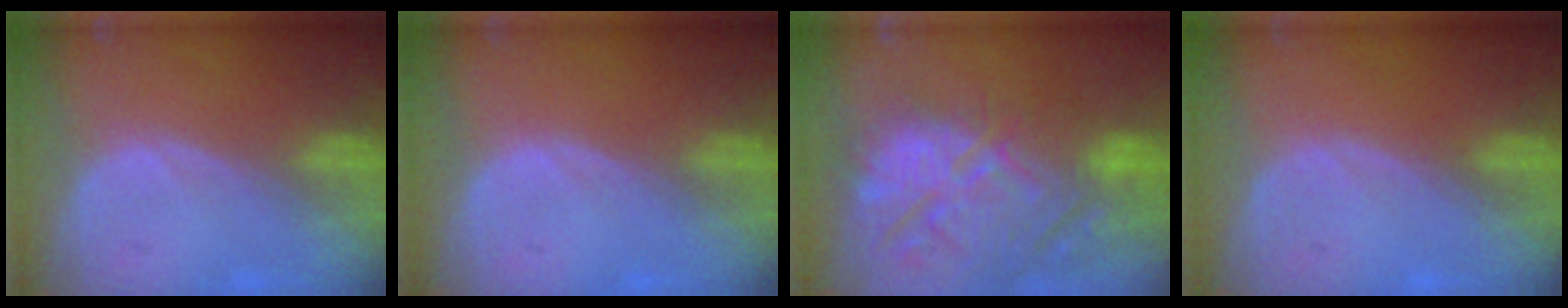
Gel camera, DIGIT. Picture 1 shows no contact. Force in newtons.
{"total": 0.0}
{"total": 15.1, "press": 12.9, "slide": 7.8}
{"total": 0.0}